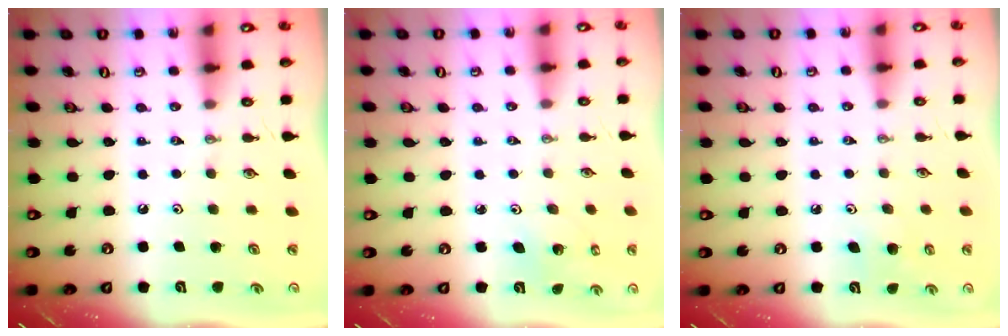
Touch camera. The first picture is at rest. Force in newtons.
{"total": 2.6, "press": 2.6, "slide": 0.2}
{"total": 4.8, "press": 4.7, "slide": 0.5}